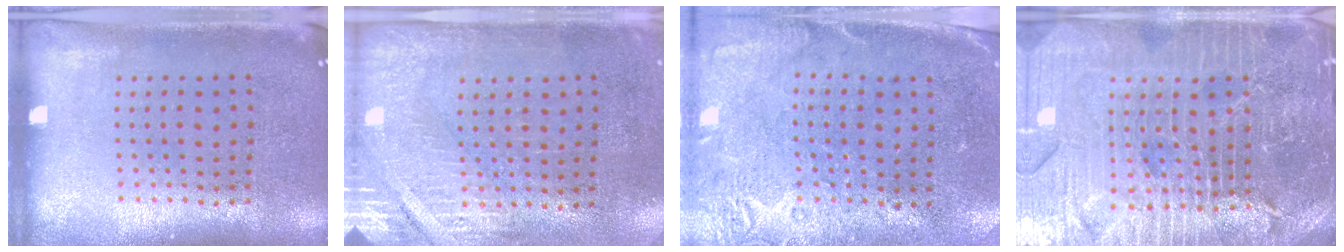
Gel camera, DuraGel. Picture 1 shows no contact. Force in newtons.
{"total": 2.9, "press": 2.5, "slide": 1.4}
{"total": 2.7, "press": 2.3, "slide": 1.5}
{"total": 5.9, "press": 5.3, "slide": 2.7}